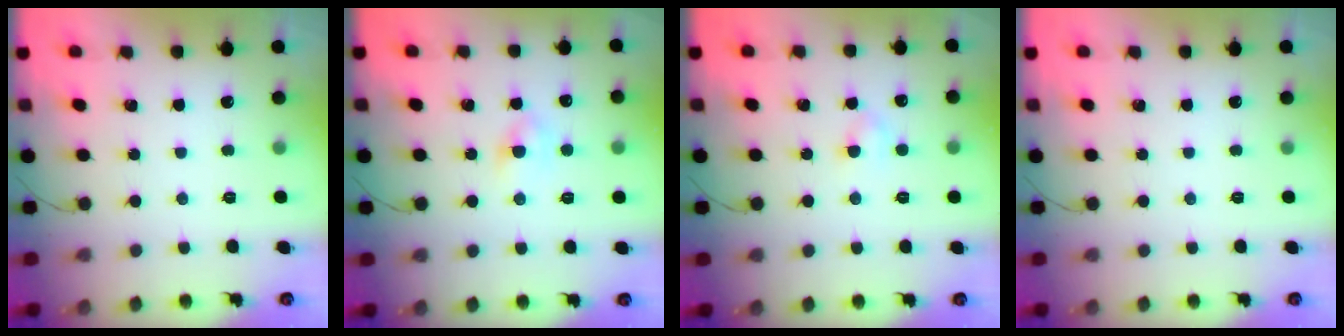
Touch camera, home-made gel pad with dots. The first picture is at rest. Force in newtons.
{"total": 3.0, "press": 2.8, "slide": 1.0}
{"total": 2.8, "press": 2.6, "slide": 1.2}
{"total": 0.0}